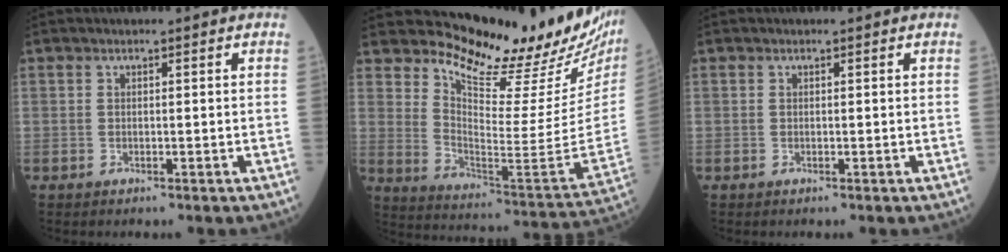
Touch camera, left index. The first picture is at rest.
{"total": 22.9, "force": [20.2, 2.2, 10.6], "torque": [-0.171, -0.119, 0.273]}
{"total": 0.0}